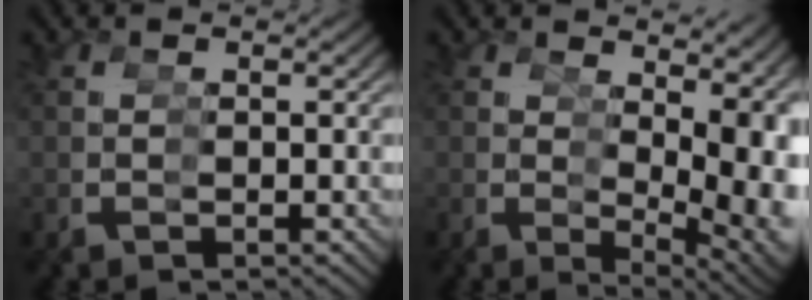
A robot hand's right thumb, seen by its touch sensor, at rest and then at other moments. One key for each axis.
{"total": 8.3, "fx": 0.7, "fy": 4.0, "fz": 7.2, "tx": -0.082, "ty": -0.017, "tz": 0.021}